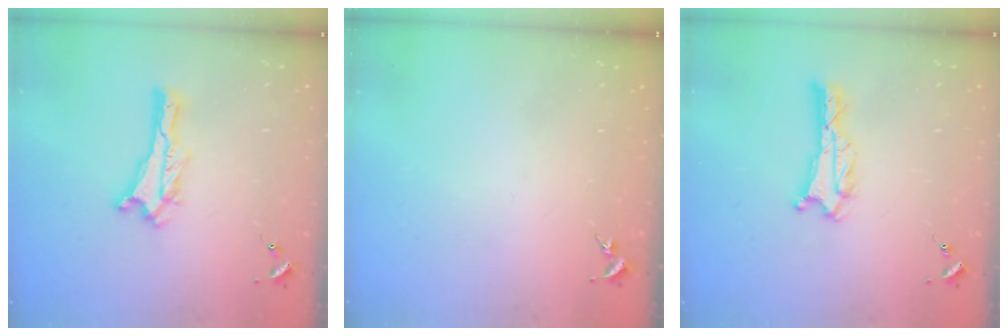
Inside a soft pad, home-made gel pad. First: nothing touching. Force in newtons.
{"total": 0.0}
{"total": 1.4, "press": 1.4, "slide": 0.1}